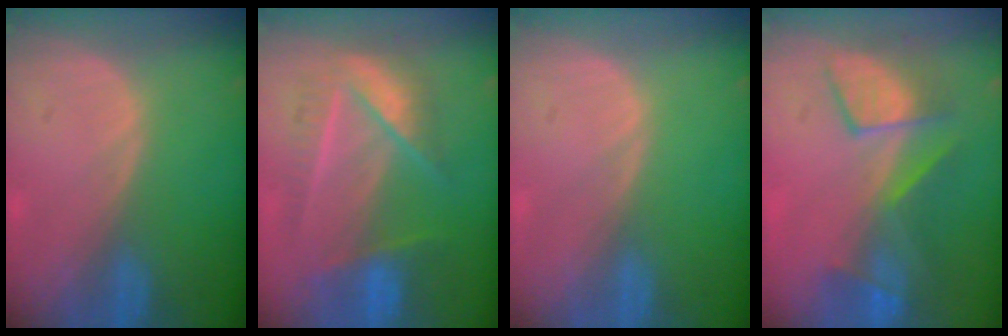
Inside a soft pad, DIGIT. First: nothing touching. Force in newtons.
{"total": 7.8, "press": 7.6, "slide": 1.8}
{"total": 0.0}
{"total": 7.8, "press": 7.5, "slide": 1.8}